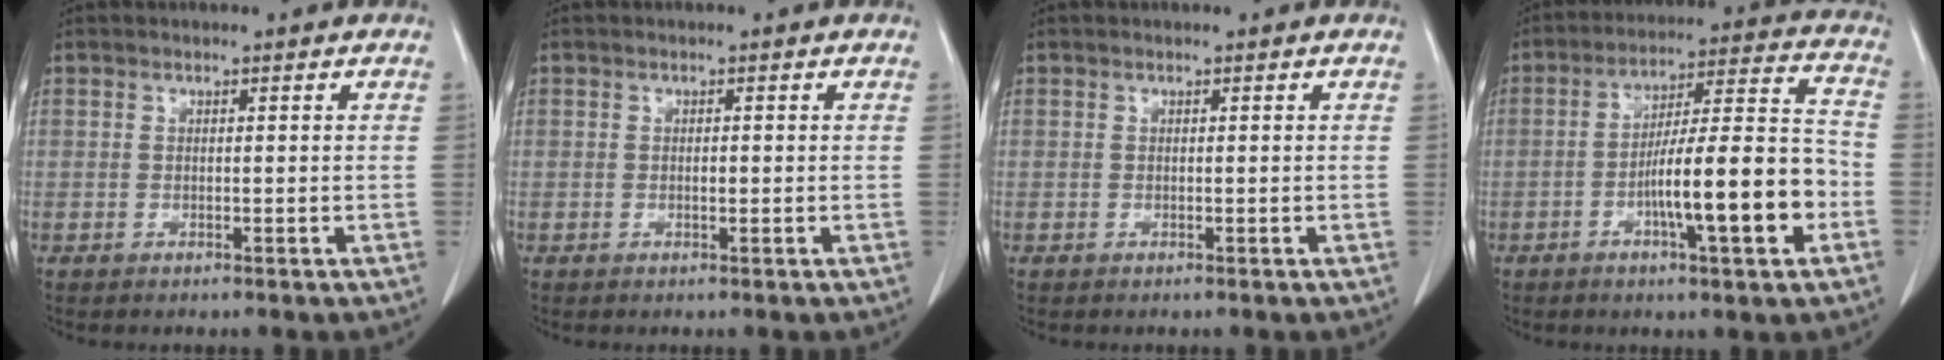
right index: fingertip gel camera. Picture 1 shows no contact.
{"total": 0.8, "force": [-0.1, 0.3, 0.7], "torque": [-0.013, 0.000, 0.000]}
{"total": 0.0}
{"total": 15.2, "force": [-4.8, 1.6, 14.3], "torque": [-0.229, 0.013, -0.074]}